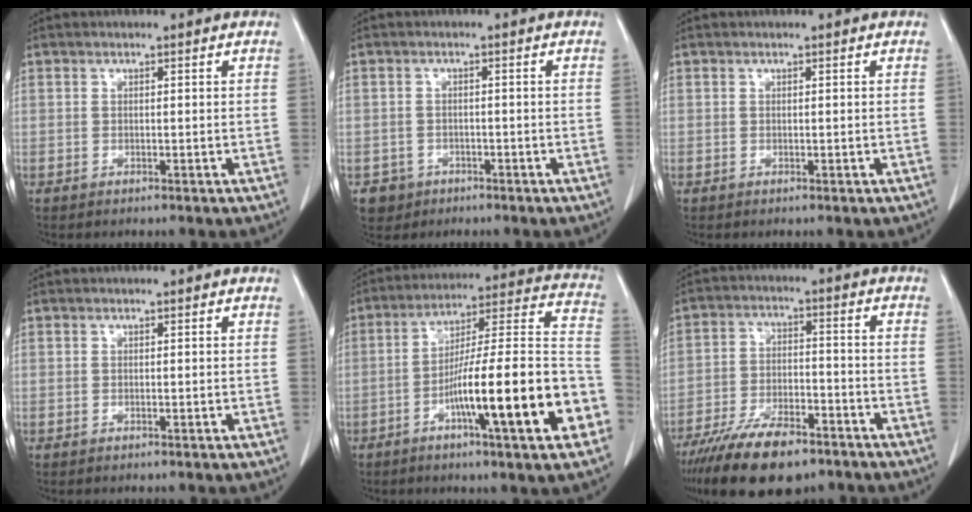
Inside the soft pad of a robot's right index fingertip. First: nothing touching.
{"total": 2.6, "force": [-1.1, 2.3, -0.1], "torque": [0.010, 0.010, -0.020]}
{"total": 0.0}
{"total": 0.0}
{"total": 21.5, "force": [-7.6, 1.2, 20.0], "torque": [-0.262, 0.009, -0.119]}
{"total": 12.2, "force": [-8.8, 4.0, 7.3], "torque": [-0.127, -0.013, -0.157]}